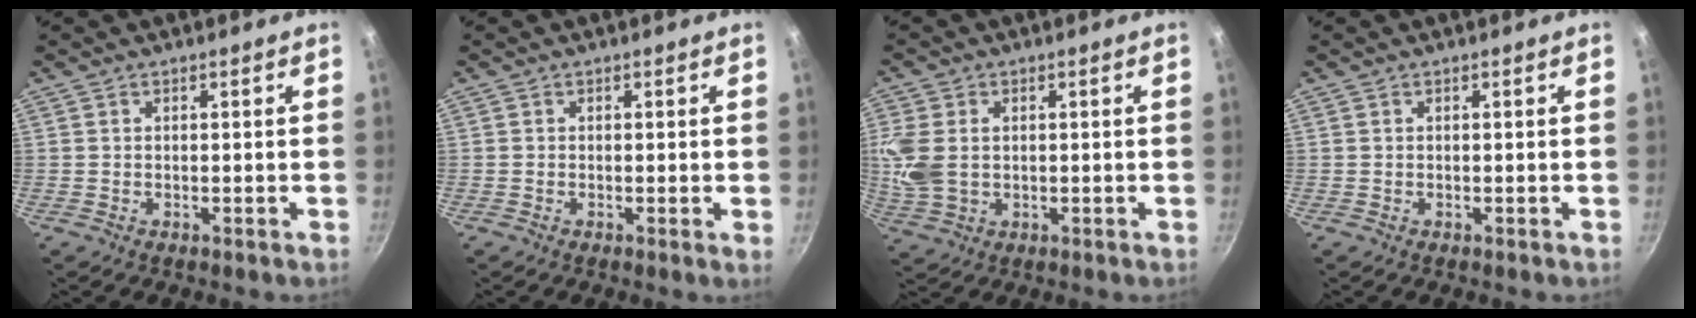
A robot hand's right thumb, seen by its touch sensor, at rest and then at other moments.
{"total": 0.9, "force": [0.0, 0.1, 0.9], "torque": [-0.013, -0.003, -0.003]}
{"total": 8.2, "force": [0.9, 5.8, 5.7], "torque": [-0.126, -0.001, 0.021]}
{"total": 0.0}